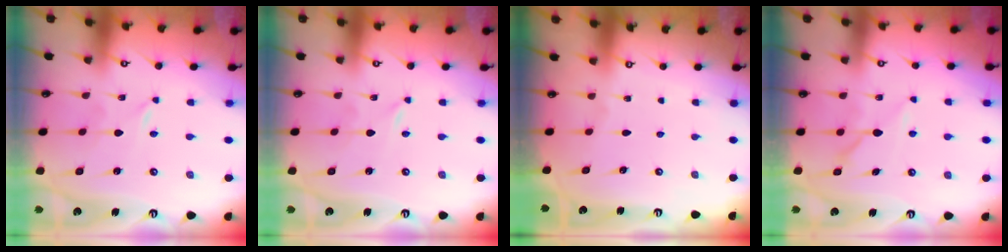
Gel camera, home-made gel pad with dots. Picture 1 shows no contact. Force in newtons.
{"total": 0.0}
{"total": 0.0}
{"total": 6.1, "press": 6.1, "slide": 0.6}